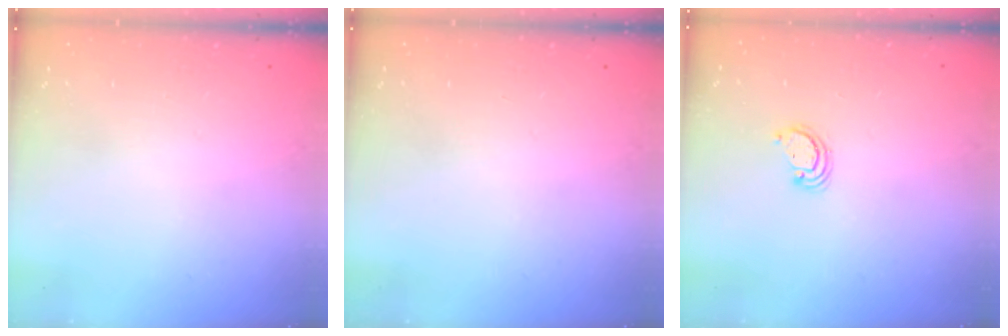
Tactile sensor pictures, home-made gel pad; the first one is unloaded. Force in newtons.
{"total": 0.0}
{"total": 2.3, "press": 2.3, "slide": 0.2}